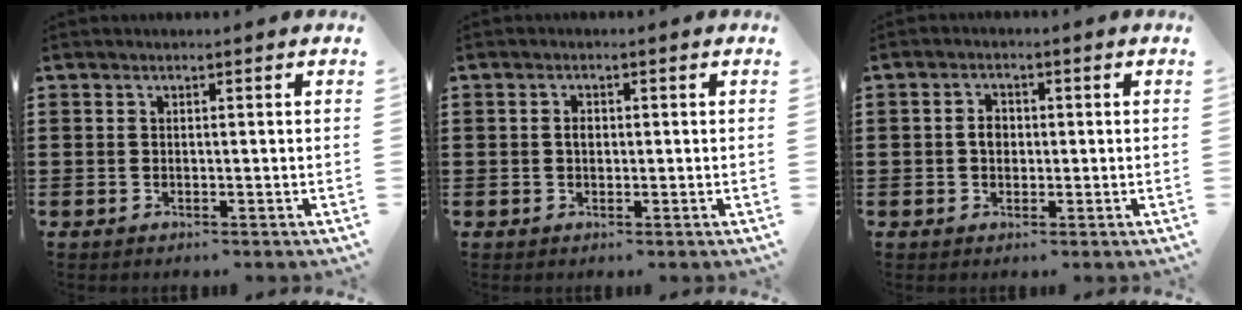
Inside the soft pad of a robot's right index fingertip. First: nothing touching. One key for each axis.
{"total": 1.6, "fx": 0.1, "fy": 1.0, "fz": 1.2, "tx": -0.026, "ty": 0.006, "tz": 0.000}
{"total": 2.5, "fx": -0.1, "fy": 1.9, "fz": 1.7, "tx": -0.035, "ty": 0.006, "tz": -0.003}